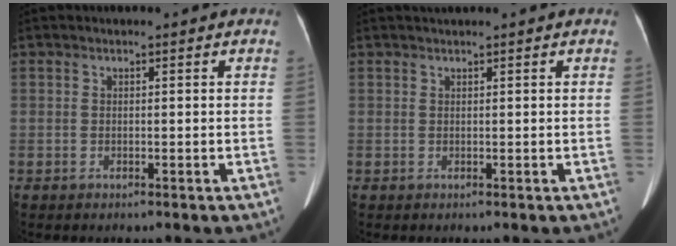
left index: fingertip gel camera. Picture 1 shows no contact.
{"total": 0.6, "force": [0.5, -0.2, 0.3], "torque": [-0.008, 0.009, 0.017]}